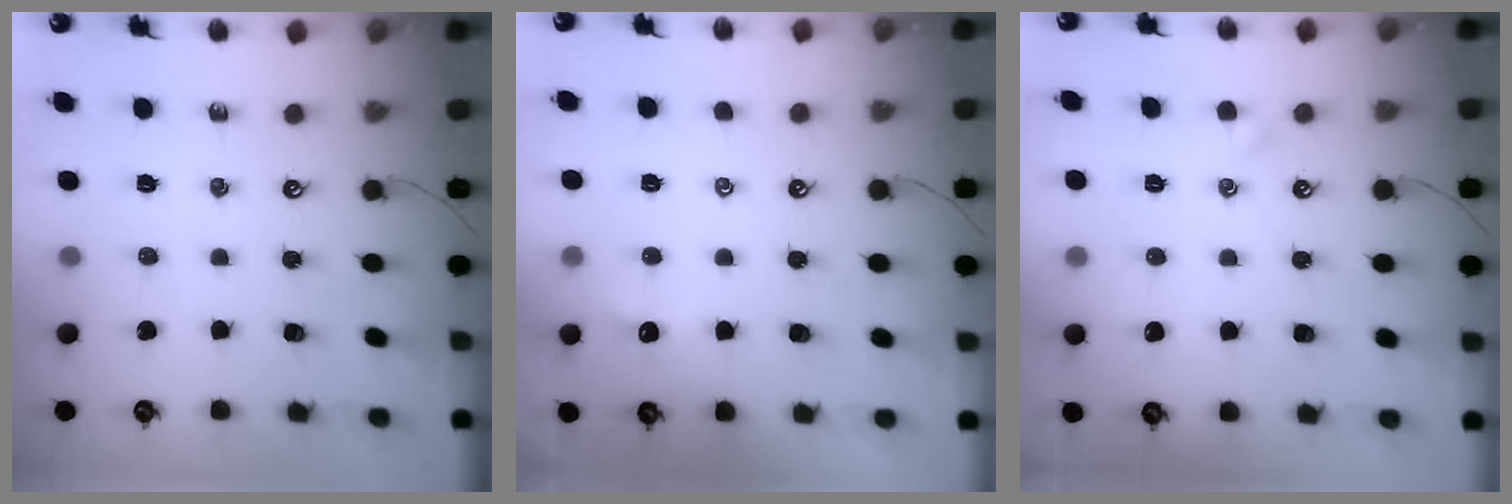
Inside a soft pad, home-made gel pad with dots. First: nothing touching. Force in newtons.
{"total": 0.5, "press": 0.1, "slide": 0.5}
{"total": 2.1, "press": 2.0, "slide": 0.4}